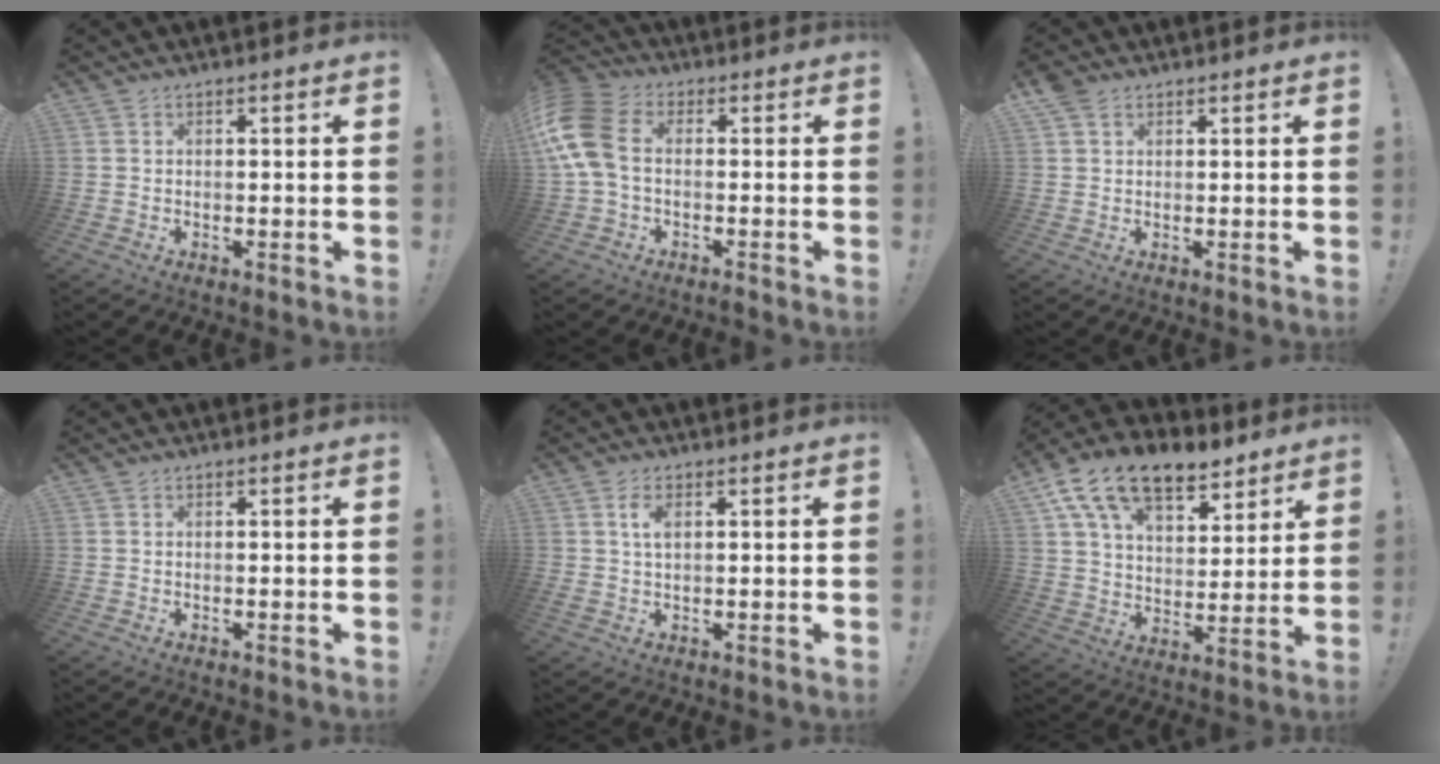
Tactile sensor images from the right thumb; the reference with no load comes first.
{"total": 12.6, "force": [0.1, 7.9, 9.8], "torque": [-0.216, 0.014, 0.005]}
{"total": 3.1, "force": [2.0, 1.9, 1.4], "torque": [-0.023, -0.005, 0.039]}
{"total": 0.0}
{"total": 3.6, "force": [1.2, 1.5, 3.0], "torque": [-0.051, -0.003, 0.018]}
{"total": 17.1, "force": [11.1, 9.0, 9.4], "torque": [-0.161, -0.066, 0.204]}